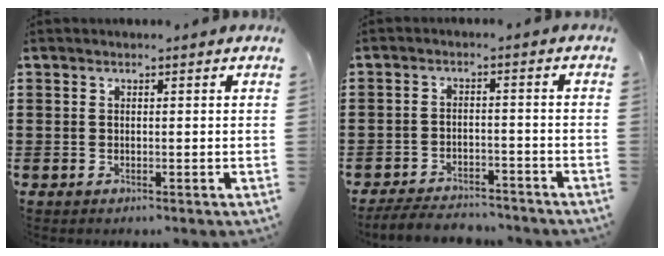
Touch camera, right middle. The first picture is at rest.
{"total": 4.1, "force": [-4.0, 0.7, 0.5], "torque": [-0.018, 0.003, -0.087]}